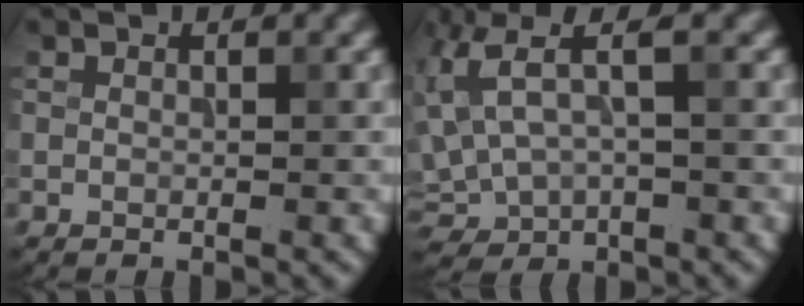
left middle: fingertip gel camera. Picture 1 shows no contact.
{"total": 6.8, "force": [1.8, 3.5, 5.5], "torque": [-0.139, 0.011, 0.033]}